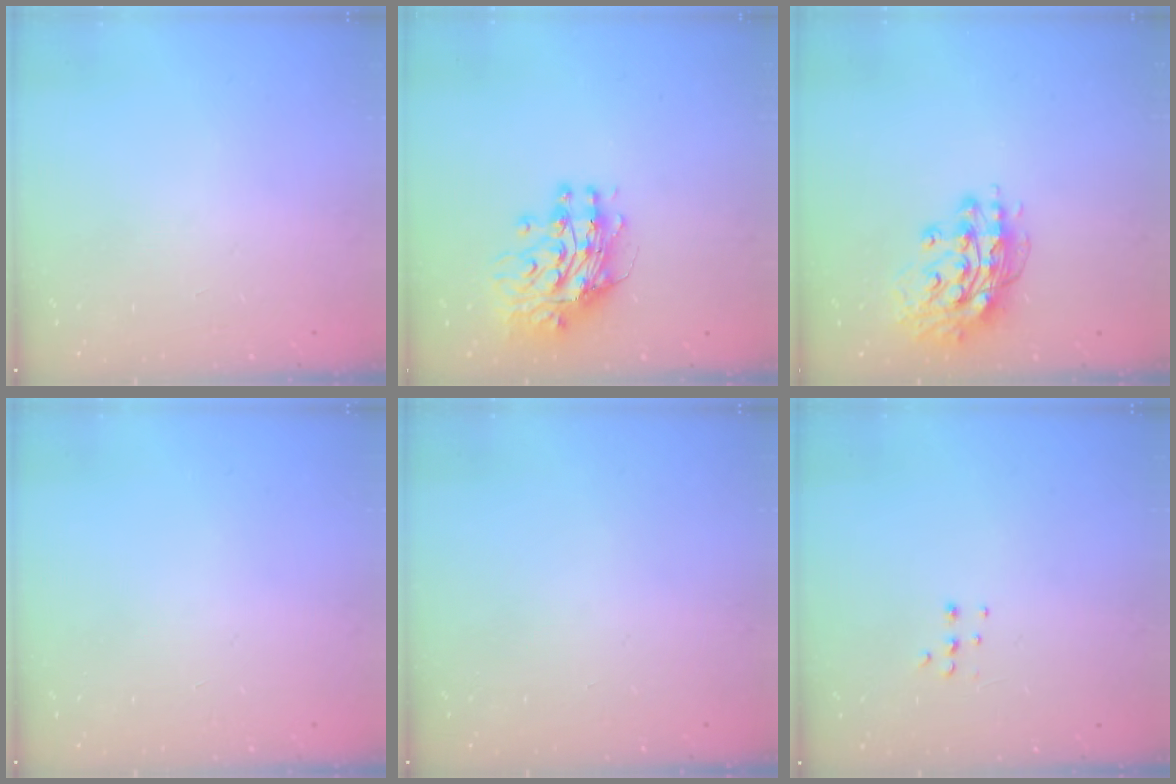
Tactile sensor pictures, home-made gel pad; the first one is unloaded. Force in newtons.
{"total": 13.5, "press": 13.4, "slide": 1.4}
{"total": 13.5, "press": 13.4, "slide": 1.3}
{"total": 0.0}
{"total": 0.0}
{"total": 5.7, "press": 5.6, "slide": 1.0}